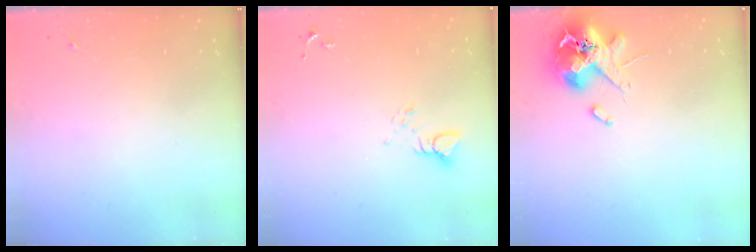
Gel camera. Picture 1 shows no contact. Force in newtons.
{"total": 4.0, "press": 4.0, "slide": 0.1}
{"total": 13.9, "press": 13.8, "slide": 2.0}